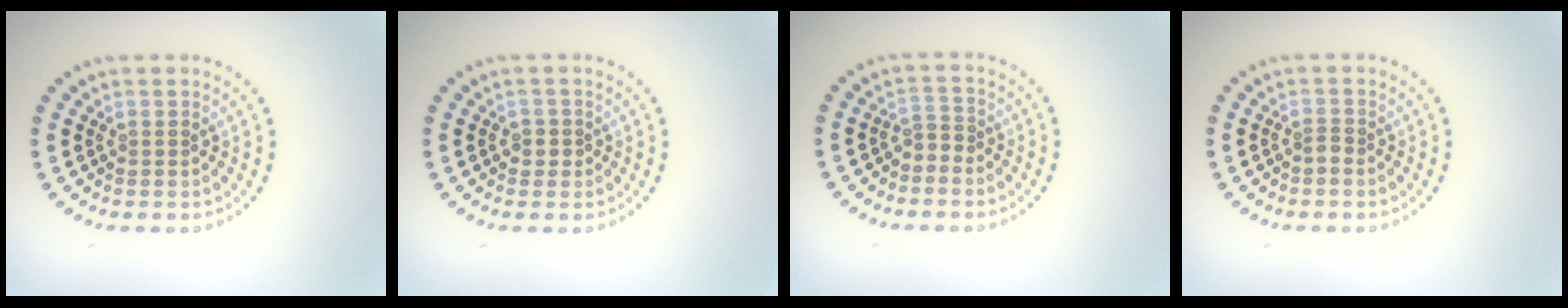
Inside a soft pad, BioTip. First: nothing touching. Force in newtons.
{"total": 1.1, "press": 1.0, "slide": 0.5}
{"total": 1.2, "press": 0.9, "slide": 0.8}
{"total": 1.0, "press": 0.6, "slide": 0.8}